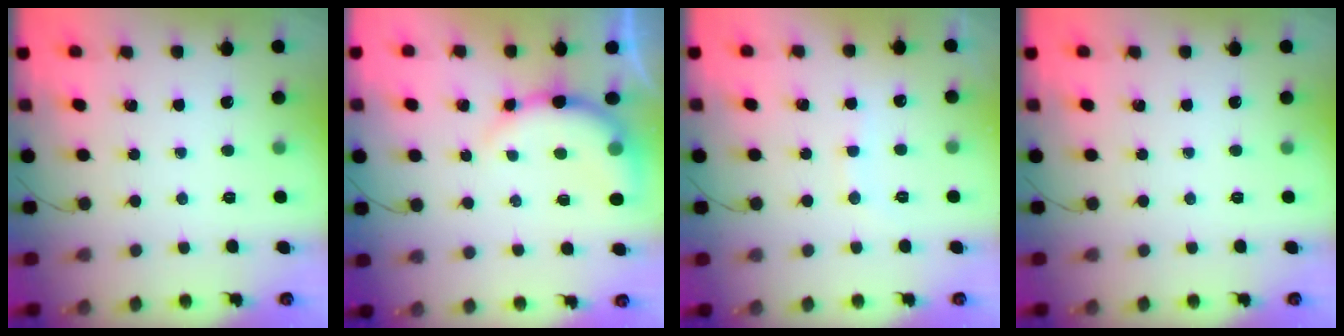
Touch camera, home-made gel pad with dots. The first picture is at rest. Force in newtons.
{"total": 9.0, "press": 8.9, "slide": 1.2}
{"total": 6.9, "press": 6.8, "slide": 1.3}
{"total": 0.0}